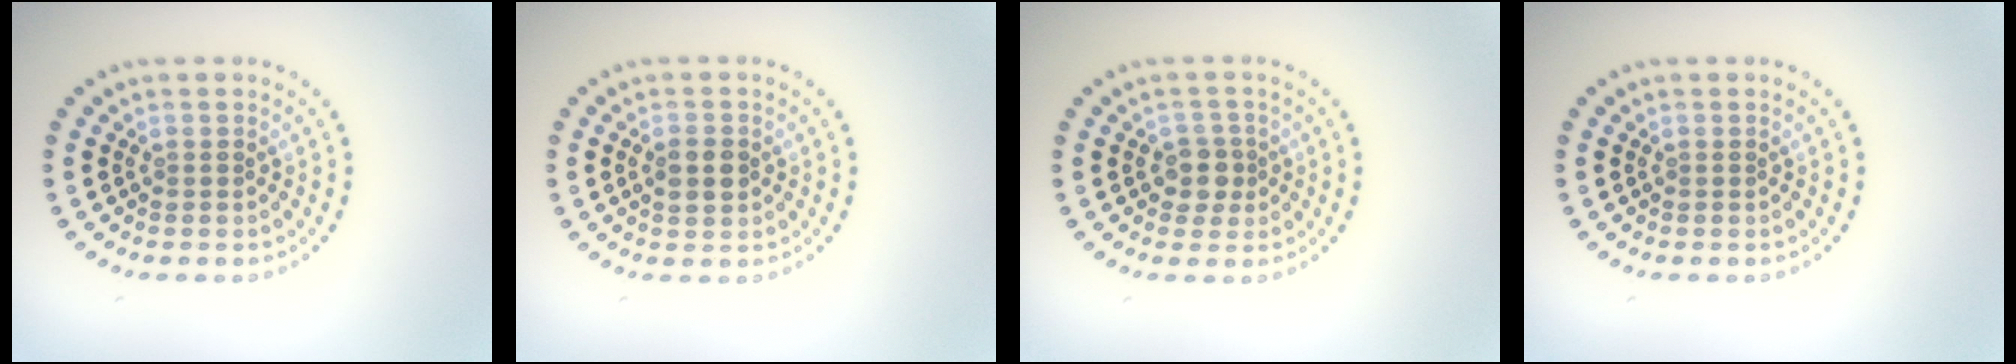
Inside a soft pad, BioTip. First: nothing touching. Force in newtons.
{"total": 2.4, "press": 2.4, "slide": 0.1}
{"total": 2.1, "press": 1.8, "slide": 1.0}
{"total": 0.0}